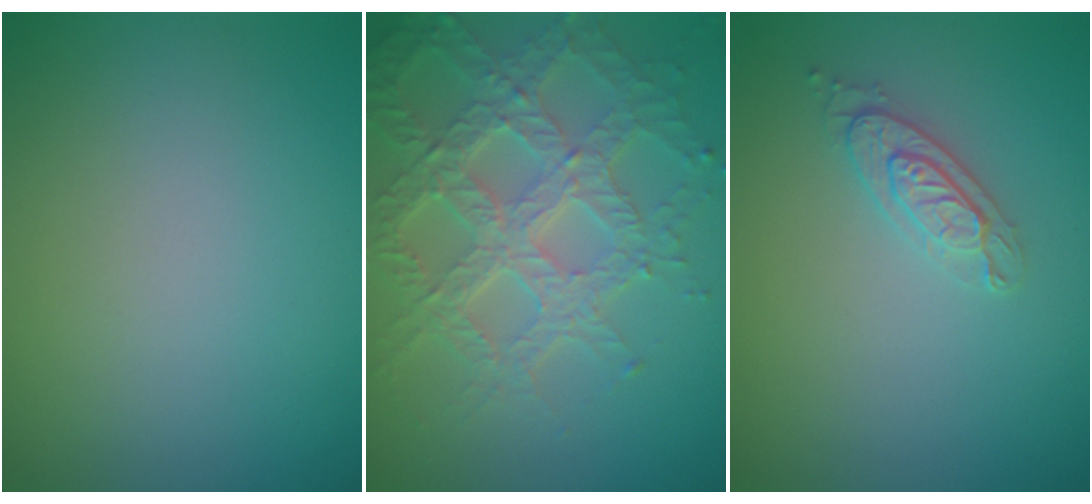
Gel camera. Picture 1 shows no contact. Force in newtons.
{"total": 6.8, "press": 5.3, "slide": 4.3}
{"total": 2.1, "press": 2.1, "slide": 0.5}